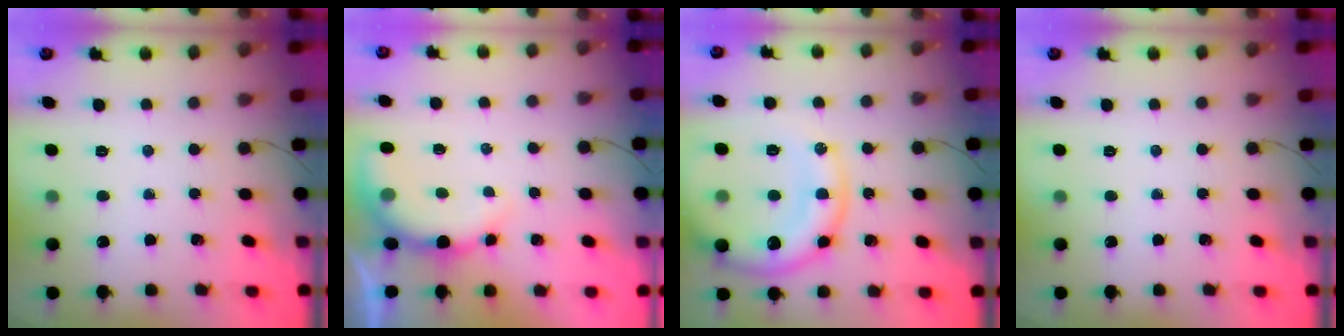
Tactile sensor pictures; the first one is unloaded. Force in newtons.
{"total": 8.1, "press": 8.0, "slide": 1.2}
{"total": 17.0, "press": 16.9, "slide": 2.4}
{"total": 0.0}